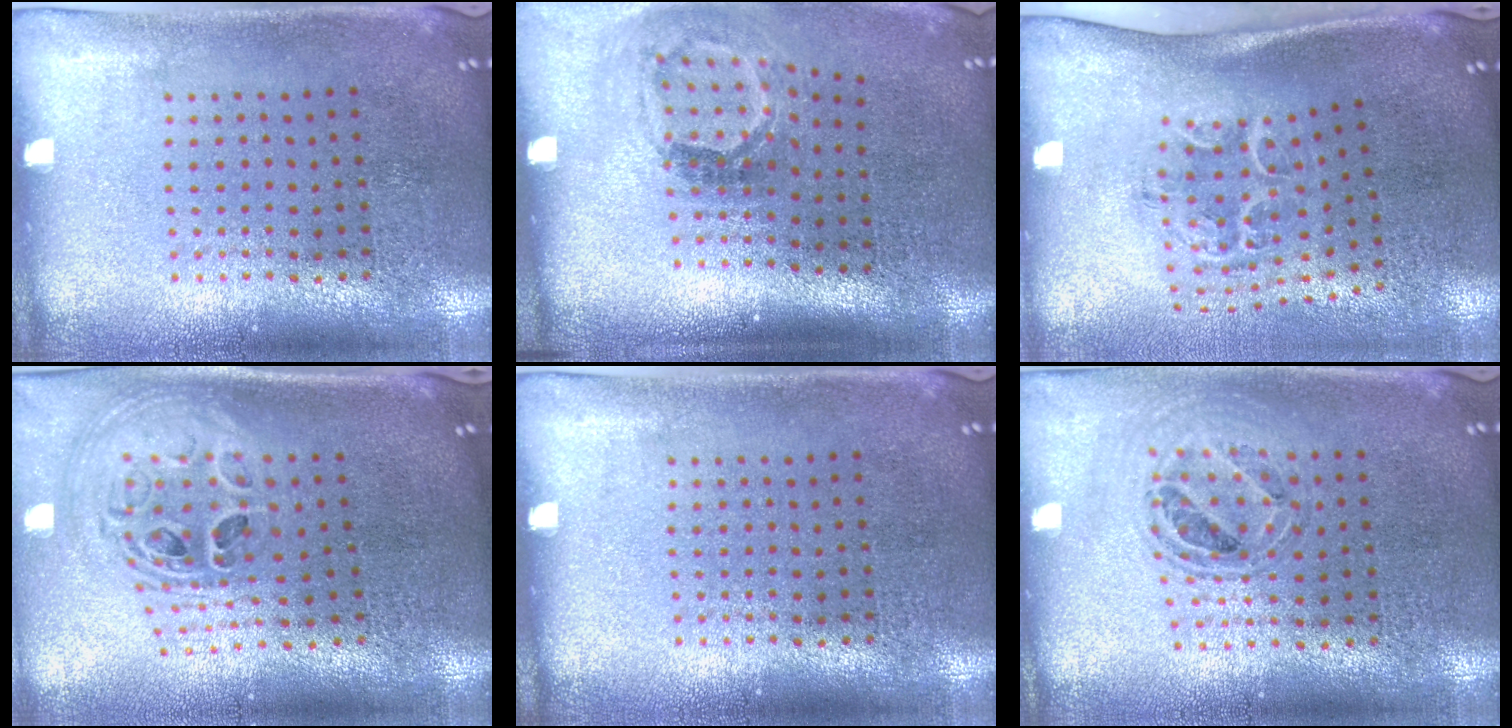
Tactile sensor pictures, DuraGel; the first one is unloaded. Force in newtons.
{"total": 1.8, "press": 1.1, "slide": 1.4}
{"total": 1.5, "press": 1.3, "slide": 0.8}
{"total": 1.7, "press": 1.5, "slide": 0.9}
{"total": 0.0}
{"total": 0.7, "press": 0.7, "slide": 0.2}